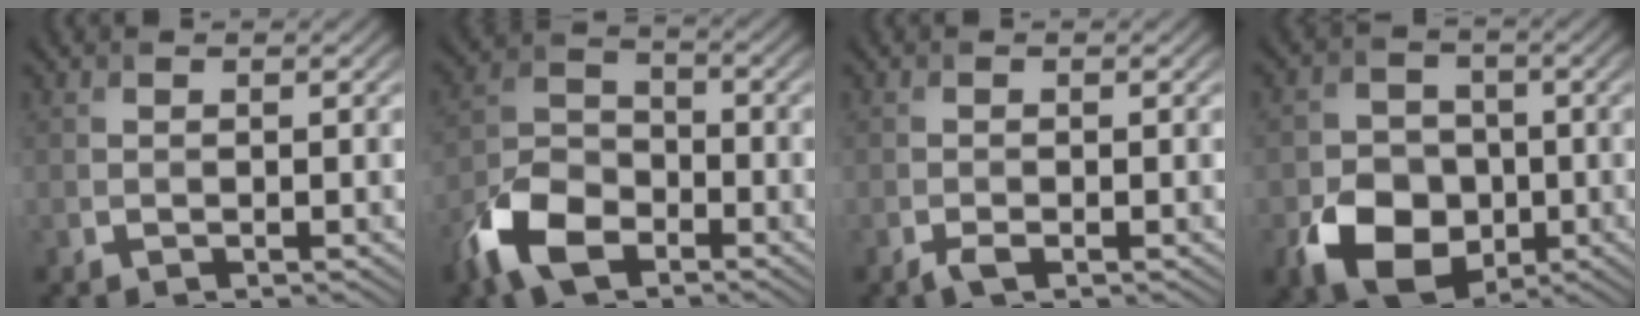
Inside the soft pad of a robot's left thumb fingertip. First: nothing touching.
{"total": 9.4, "force": [-5.5, 5.2, 5.6], "torque": [-0.128, -0.007, -0.123]}
{"total": 1.1, "force": [-0.7, 0.2, 0.8], "torque": [-0.019, -0.001, -0.014]}
{"total": 8.7, "force": [-2.9, 6.8, 4.6], "torque": [-0.094, -0.022, -0.059]}